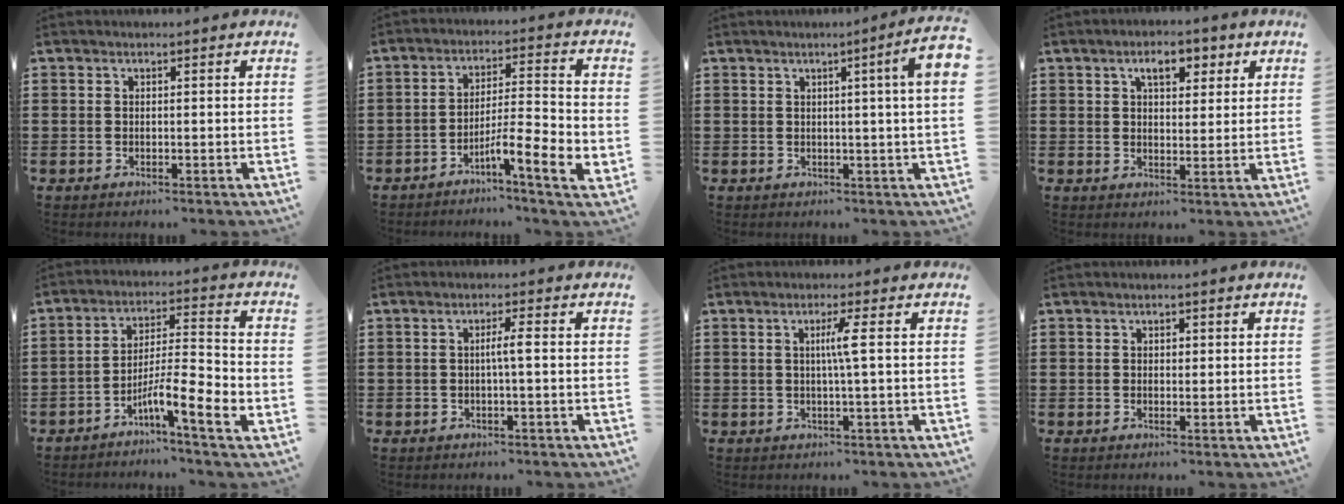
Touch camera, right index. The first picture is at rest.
{"total": 7.9, "force": [-4.0, 1.0, 6.7], "torque": [-0.112, -0.006, -0.071]}
{"total": 5.1, "force": [1.3, -0.4, 4.9], "torque": [-0.083, -0.011, 0.017]}
{"total": 4.6, "force": [2.5, 2.2, 3.2], "torque": [-0.050, 0.001, 0.036]}
{"total": 8.5, "force": [-4.3, 1.1, 7.2], "torque": [-0.126, -0.004, -0.078]}
{"total": 2.5, "force": [-0.2, -0.1, 2.5], "torque": [-0.046, -0.002, -0.007]}
{"total": 3.2, "force": [0.4, -0.6, 3.1], "torque": [-0.060, -0.005, 0.000]}
{"total": 0.9, "force": [0.2, 0.6, 0.6], "torque": [-0.012, 0.005, 0.004]}